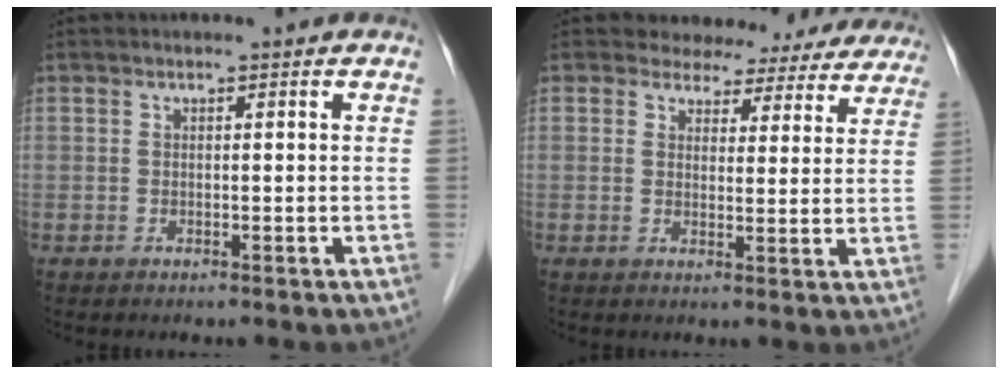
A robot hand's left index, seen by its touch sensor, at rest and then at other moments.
{"total": 13.0, "force": [11.8, 5.3, 1.6], "torque": [0.014, -0.010, 0.110]}